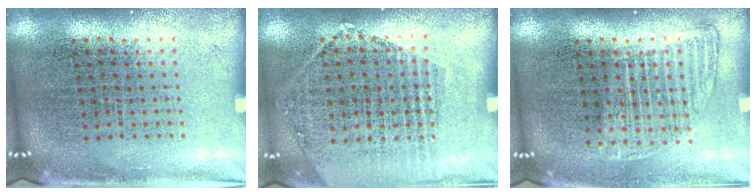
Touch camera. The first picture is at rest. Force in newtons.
{"total": 1.2, "press": 1.1, "slide": 0.5}
{"total": 1.2, "press": 1.0, "slide": 0.6}